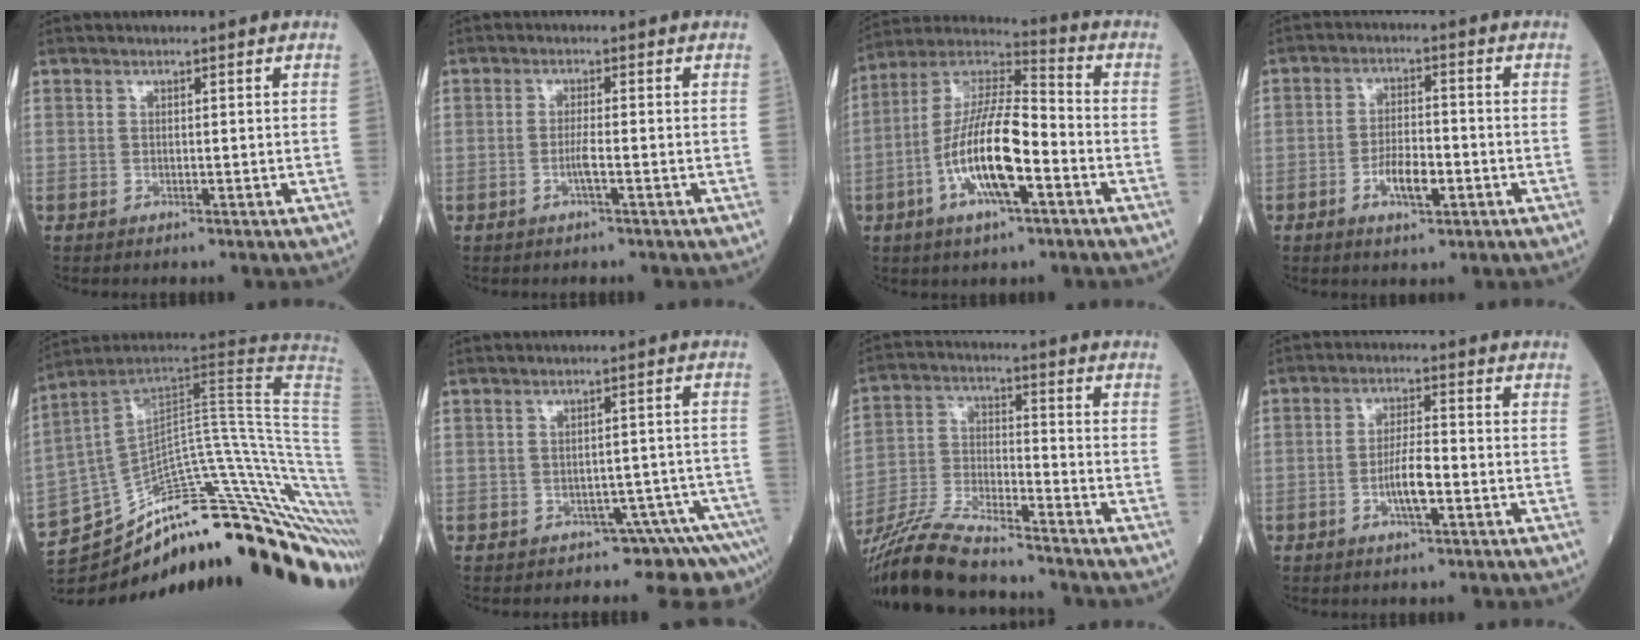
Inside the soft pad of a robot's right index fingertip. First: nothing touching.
{"total": 1.9, "force": [-0.7, -0.1, 1.8], "torque": [-0.035, 0.001, -0.013]}
{"total": 14.8, "force": [-4.3, 3.6, 13.7], "torque": [-0.268, 0.007, -0.079]}
{"total": 5.6, "force": [-2.1, 2.0, 4.8], "torque": [-0.091, 0.002, -0.034]}
{"total": 25.1, "force": [-15.7, 2.1, 19.5], "torque": [-0.103, 0.038, -0.224]}
{"total": 6.8, "force": [-5.9, 2.4, 2.2], "torque": [-0.008, 0.033, -0.067]}
{"total": 14.2, "force": [-12.7, 1.4, 6.2], "torque": [-0.118, -0.013, -0.232]}
{"total": 4.9, "force": [-1.5, 1.0, 4.5], "torque": [-0.088, 0.005, -0.025]}